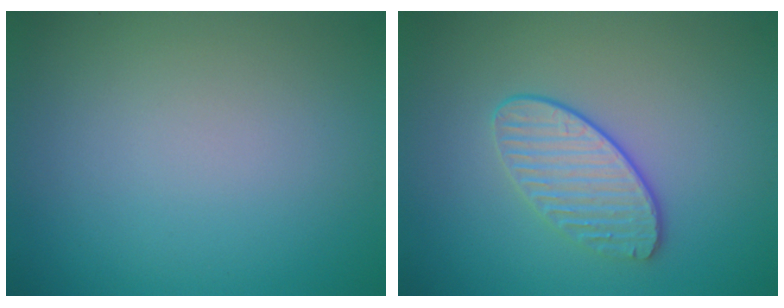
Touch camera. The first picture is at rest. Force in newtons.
{"total": 2.7, "press": 2.4, "slide": 1.2}